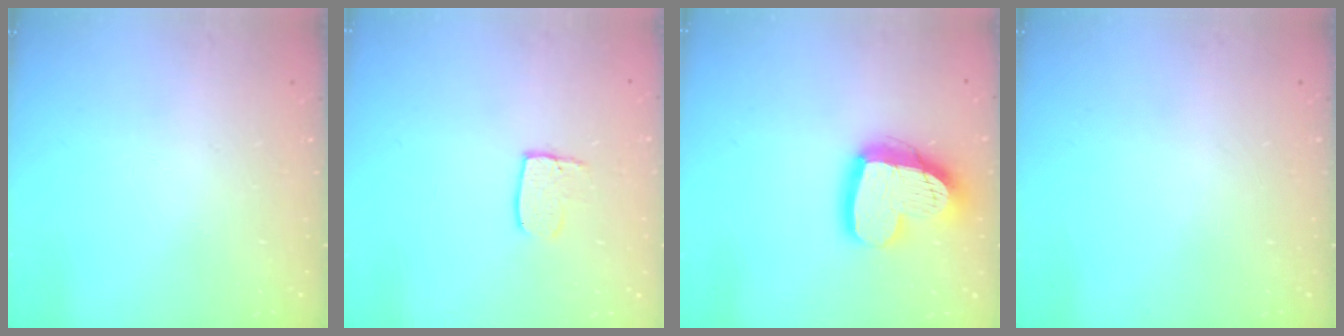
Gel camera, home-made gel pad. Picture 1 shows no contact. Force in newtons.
{"total": 5.5, "press": 5.5, "slide": 0.3}
{"total": 17.4, "press": 17.3, "slide": 1.5}
{"total": 0.0}